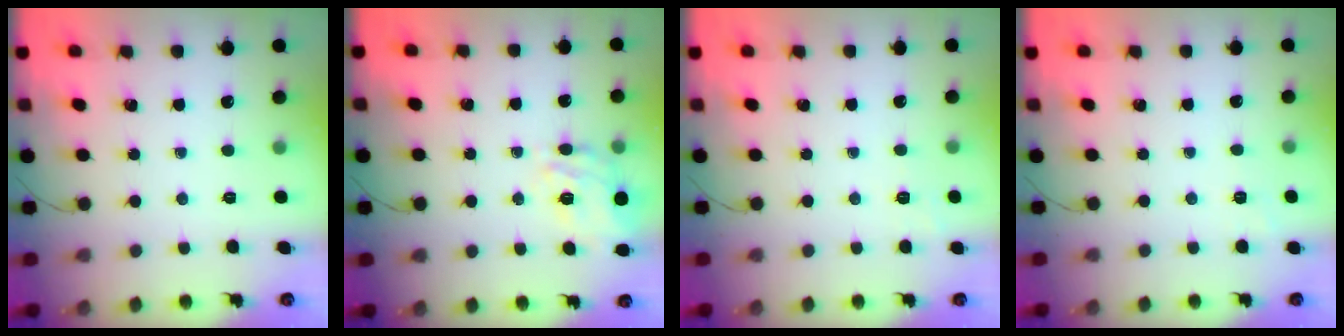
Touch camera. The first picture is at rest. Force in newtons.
{"total": 9.8, "press": 9.4, "slide": 2.9}
{"total": 1.9, "press": 0.9, "slide": 1.6}
{"total": 2.0, "press": 1.2, "slide": 1.6}